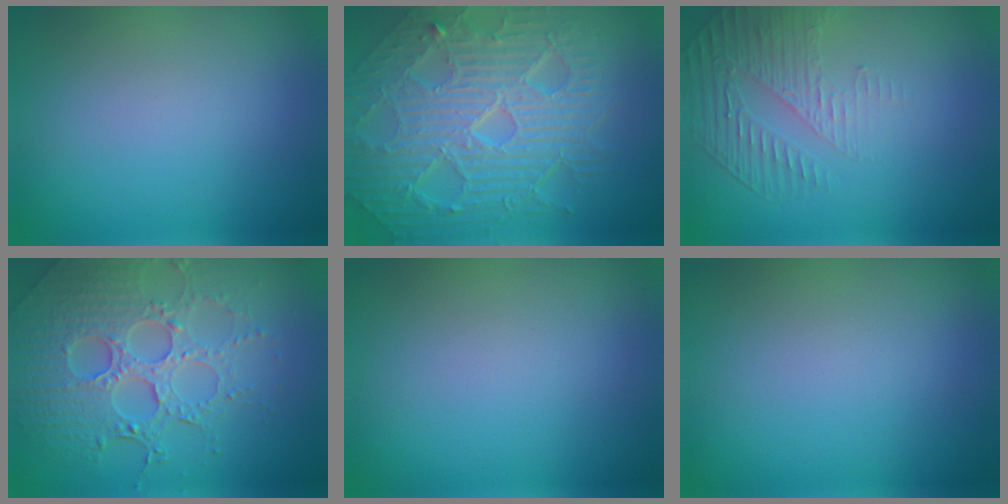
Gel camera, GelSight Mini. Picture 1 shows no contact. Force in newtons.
{"total": 10.7, "press": 7.0, "slide": 8.1}
{"total": 1.9, "press": 1.3, "slide": 1.3}
{"total": 7.0, "press": 5.4, "slide": 4.6}
{"total": 0.0}
{"total": 0.0}